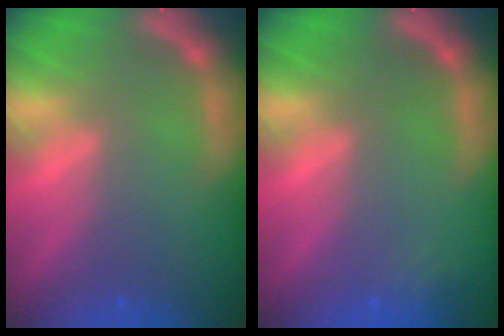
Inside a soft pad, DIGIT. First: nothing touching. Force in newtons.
{"total": 1.4}